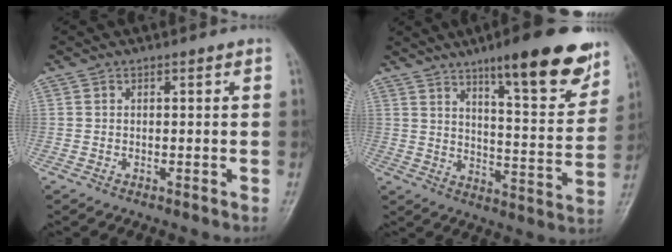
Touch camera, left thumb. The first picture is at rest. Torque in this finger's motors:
{"motor_torque": [1.50, 1.28, 1.52, -1.25, 0.12]}